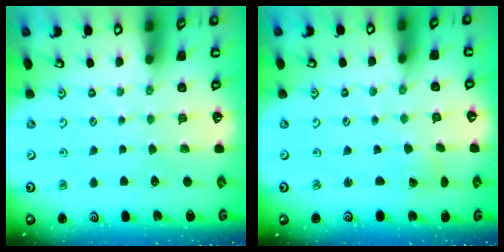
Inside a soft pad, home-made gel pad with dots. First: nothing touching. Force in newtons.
{"total": 0.7, "press": 0.7, "slide": 0.1}